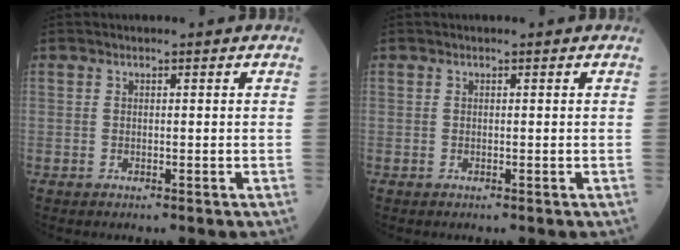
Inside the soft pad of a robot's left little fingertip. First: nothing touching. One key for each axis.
{"total": 0.0}